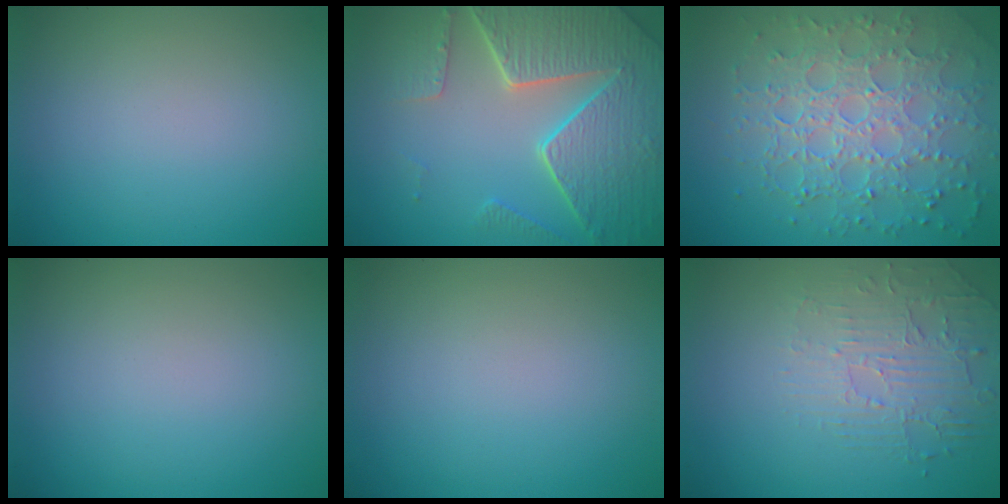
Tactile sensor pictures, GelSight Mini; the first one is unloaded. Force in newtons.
{"total": 8.3, "press": 6.1, "slide": 5.6}
{"total": 7.7, "press": 5.7, "slide": 5.2}
{"total": 0.0}
{"total": 0.0}
{"total": 2.2, "press": 1.7, "slide": 1.5}